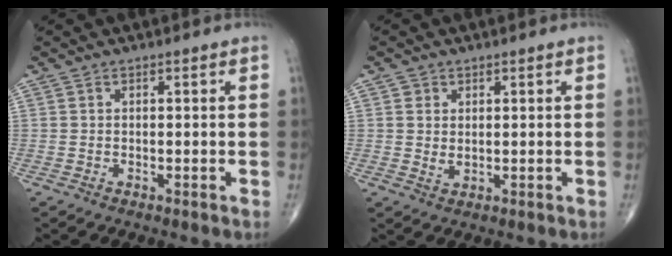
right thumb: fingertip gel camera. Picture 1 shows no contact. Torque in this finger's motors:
{"motor_torque": [-0.37, 0.25, 0.09, -0.06, -0.02]}